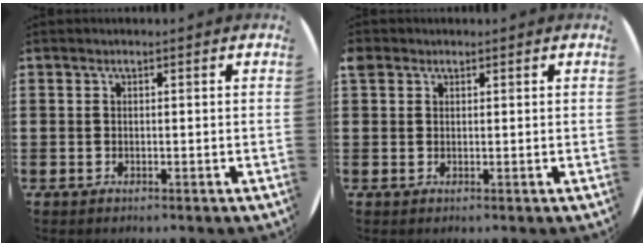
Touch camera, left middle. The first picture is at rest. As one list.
[{"total": 1.2, "force": [1.0, 0.7, 0.2], "torque": [0.002, 0.000, 0.018]}]